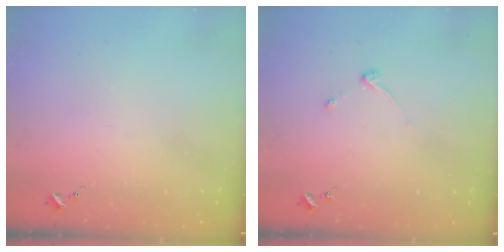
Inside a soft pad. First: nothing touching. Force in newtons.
{"total": 3.3, "press": 3.2, "slide": 0.6}